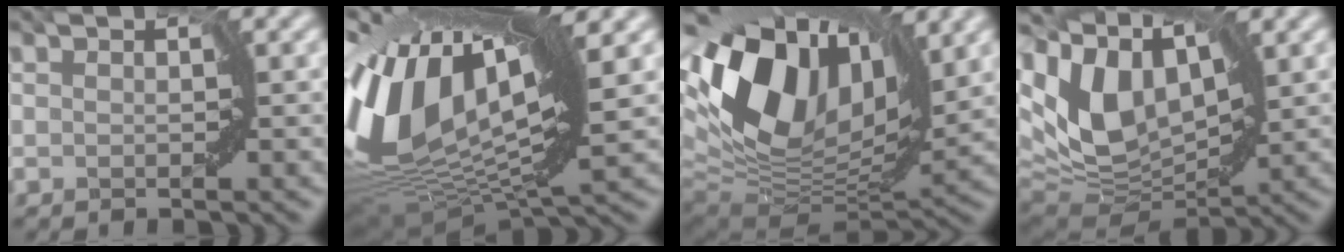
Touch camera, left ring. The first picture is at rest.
{"total": 16.0, "force": [2.9, 7.2, 14.0], "torque": [-0.312, 0.016, 0.040]}
{"total": 14.6, "force": [4.9, 8.7, 10.7], "torque": [-0.221, 0.024, 0.080]}
{"total": 9.5, "force": [4.0, 5.5, 6.7], "torque": [-0.164, 0.008, 0.073]}